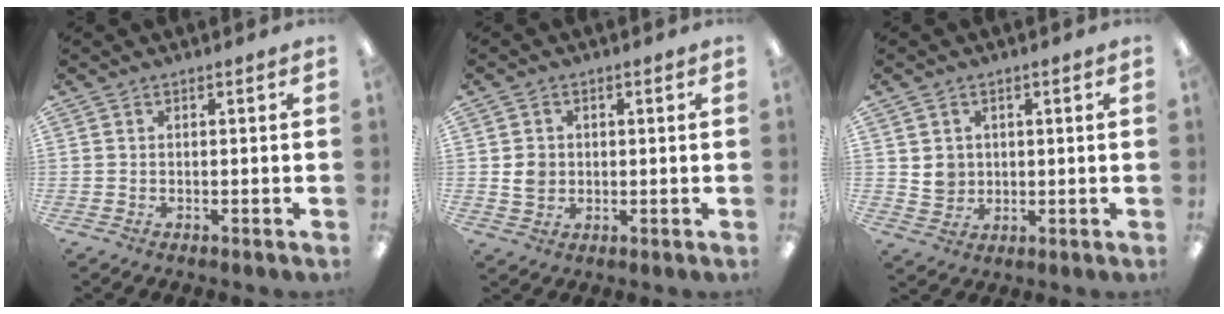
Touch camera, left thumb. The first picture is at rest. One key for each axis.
{"total": 4.0, "fx": 0.2, "fy": 3.7, "fz": 1.5, "tx": -0.018, "ty": 0.001, "tz": 0.001}
{"total": 4.7, "fx": 1.4, "fy": 4.4, "fz": 0.9, "tx": -0.005, "ty": 0.001, "tz": 0.024}